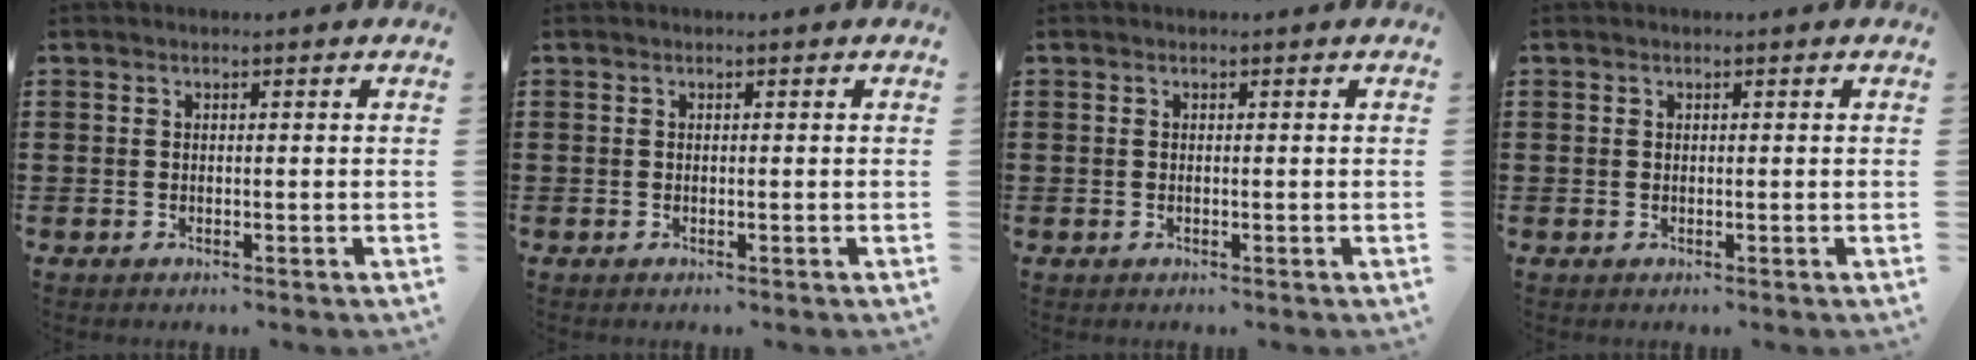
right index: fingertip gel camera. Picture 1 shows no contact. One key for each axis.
{"total": 0.0}
{"total": 0.0}
{"total": 0.0}